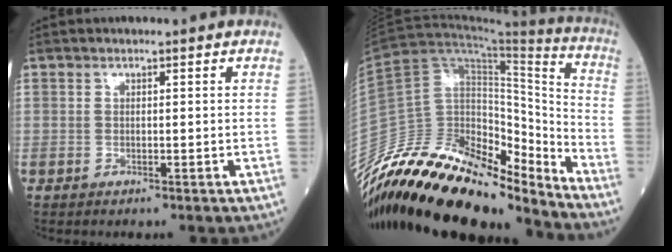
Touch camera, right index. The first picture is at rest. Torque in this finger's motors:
{"motor_torque": [1.14, -0.99, 0.52, 0.12]}